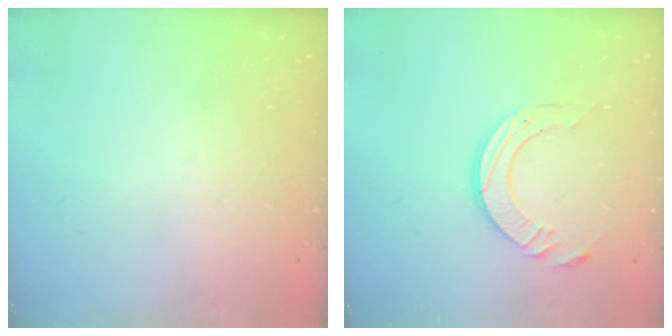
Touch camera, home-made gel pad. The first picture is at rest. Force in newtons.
{"total": 10.7, "press": 10.7, "slide": 1.1}